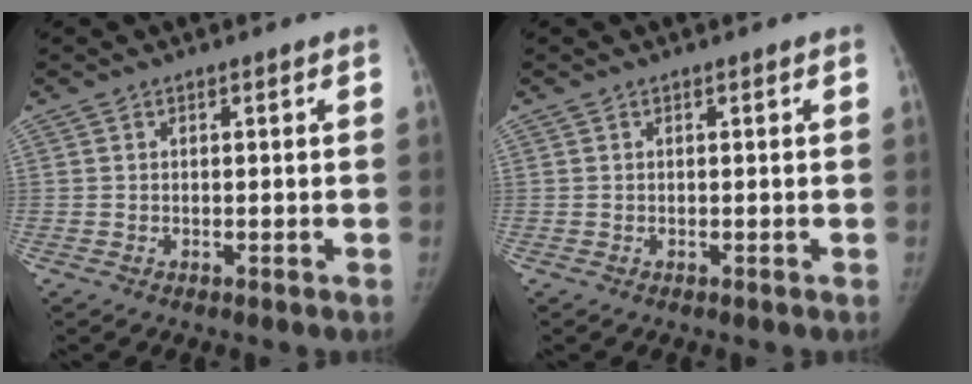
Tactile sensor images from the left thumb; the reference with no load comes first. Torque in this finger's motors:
{"motor_torque": [0.07, -0.02, 0.26, -0.26, 0.02]}